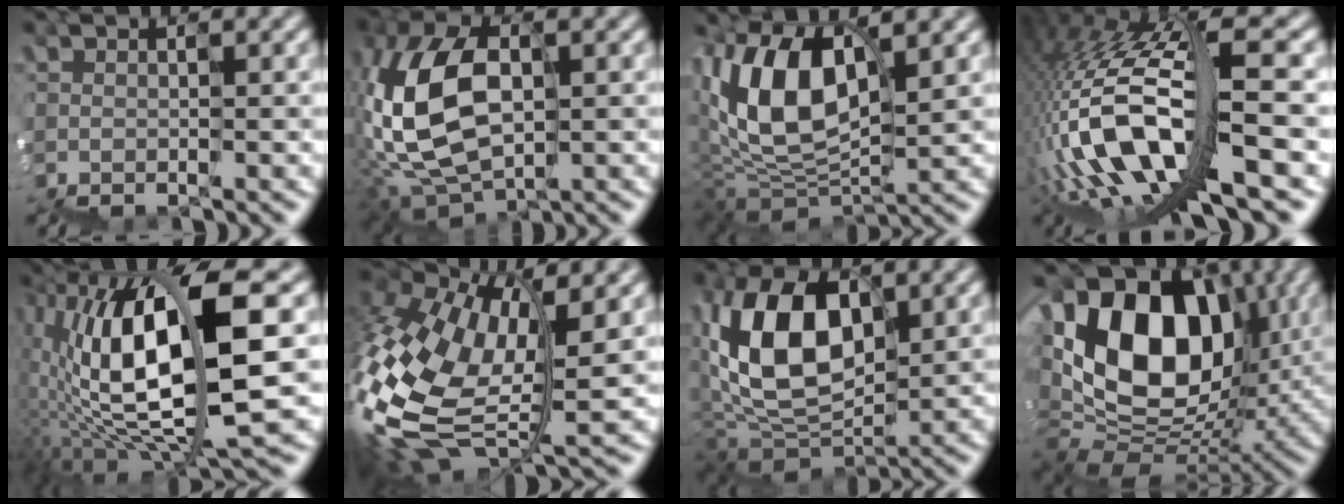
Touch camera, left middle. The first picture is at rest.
{"total": 9.1, "force": [0.5, 5.6, 7.1], "torque": [-0.193, 0.017, 0.009]}
{"total": 8.1, "force": [2.6, 4.8, 6.1], "torque": [-0.136, 0.017, 0.042]}
{"total": 11.3, "force": [-3.8, 3.6, 10.0], "torque": [-0.229, 0.019, -0.057]}
{"total": 10.4, "force": [1.0, 2.9, 10.0], "torque": [-0.199, 0.017, 0.021]}
{"total": 10.2, "force": [-1.1, 6.2, 8.0], "torque": [-0.215, 0.002, -0.020]}
{"total": 7.6, "force": [2.4, 5.2, 5.0], "torque": [-0.124, 0.018, 0.045]}
{"total": 11.3, "force": [2.7, 7.9, 7.6], "torque": [-0.115, 0.024, 0.035]}